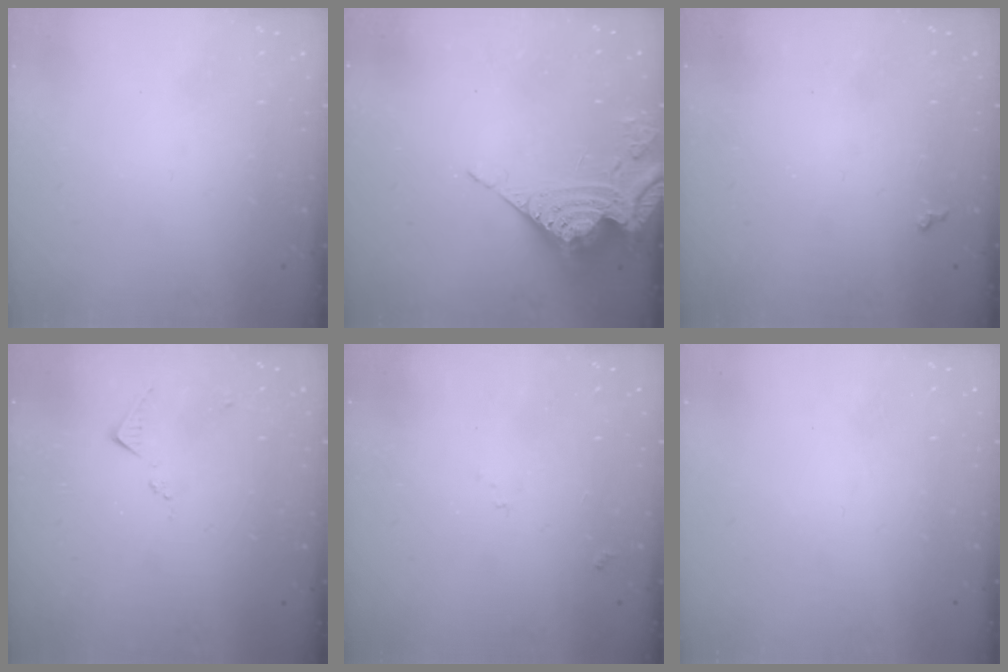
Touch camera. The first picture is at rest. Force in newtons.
{"total": 12.7, "press": 12.6, "slide": 1.6}
{"total": 3.6, "press": 3.6, "slide": 0.4}
{"total": 5.1, "press": 5.0, "slide": 0.7}
{"total": 5.3, "press": 5.2, "slide": 0.6}
{"total": 0.0}